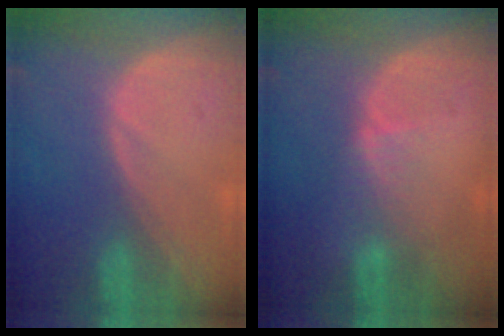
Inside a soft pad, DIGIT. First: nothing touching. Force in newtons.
{"total": 1.9, "press": 1.9, "slide": 0.2}